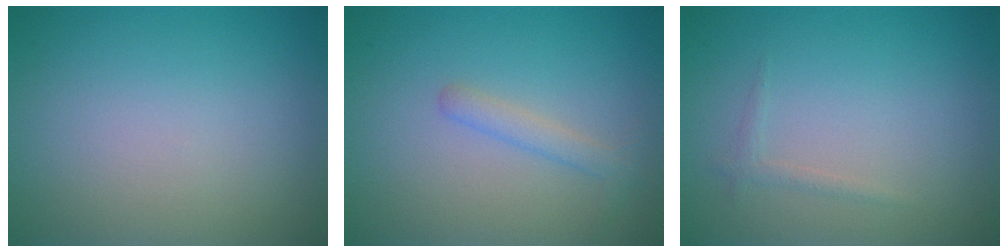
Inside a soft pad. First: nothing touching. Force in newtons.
{"total": 1.6, "press": 1.6, "slide": 0.0}
{"total": 0.7, "press": 0.7, "slide": 0.1}